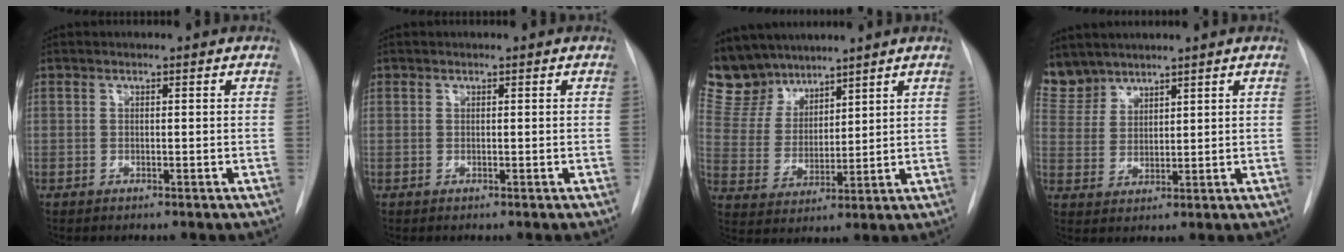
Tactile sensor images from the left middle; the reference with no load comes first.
{"total": 0.0}
{"total": 10.1, "force": [9.0, 4.3, 1.1], "torque": [-0.033, 0.011, 0.191]}
{"total": 6.3, "force": [5.8, 2.3, 0.0], "torque": [-0.001, 0.006, 0.128]}